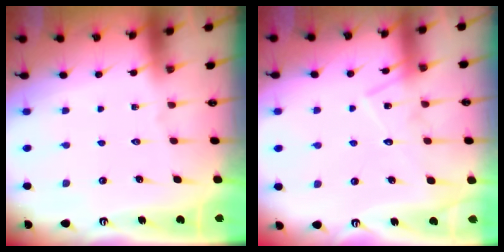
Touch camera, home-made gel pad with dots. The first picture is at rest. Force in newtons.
{"total": 11.9, "press": 11.9, "slide": 0.8}